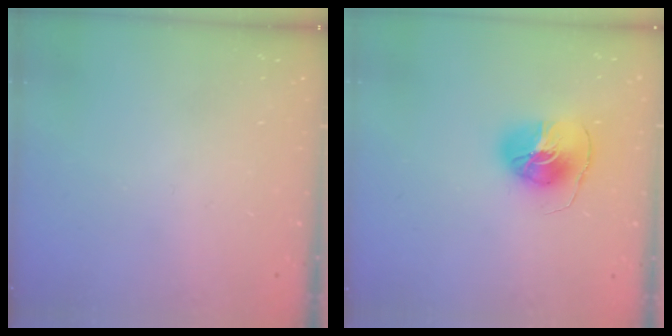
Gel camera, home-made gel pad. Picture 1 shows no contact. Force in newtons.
{"total": 9.1, "press": 9.1, "slide": 0.5}